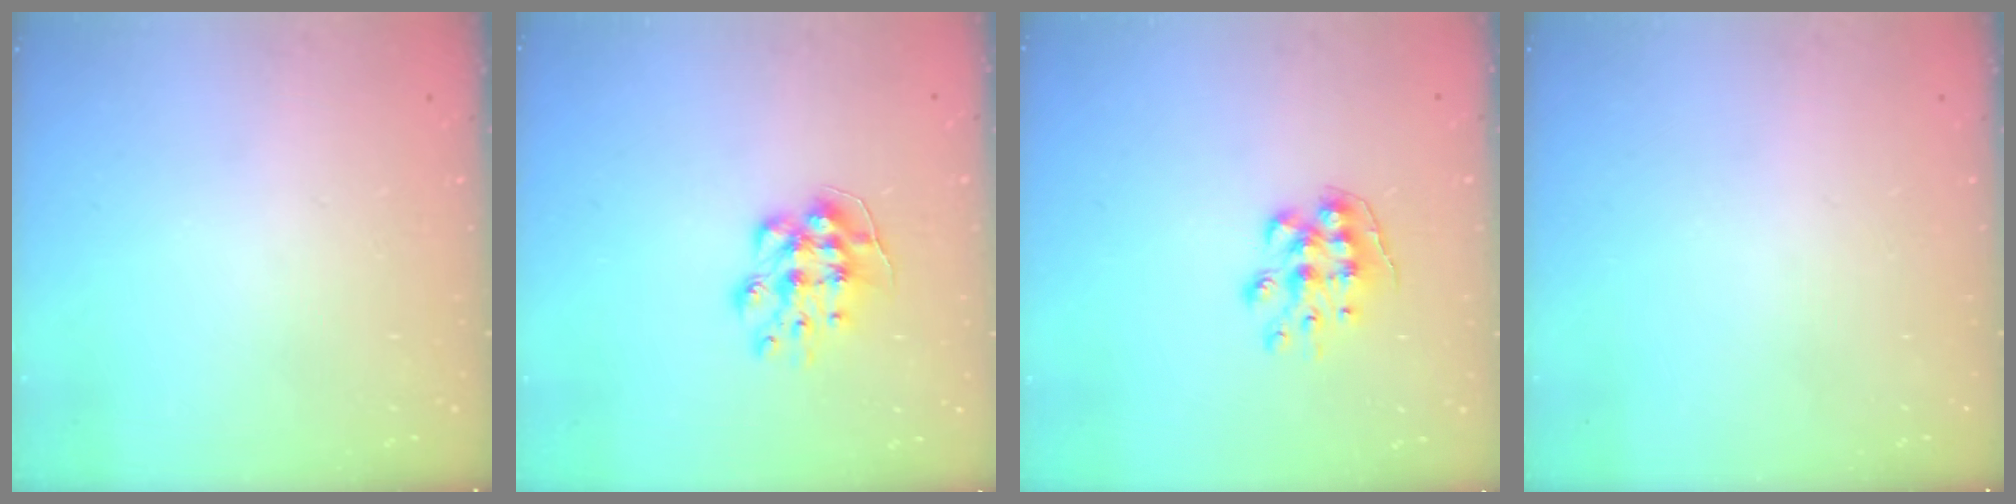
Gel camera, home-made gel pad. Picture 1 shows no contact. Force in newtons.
{"total": 9.1, "press": 9.1, "slide": 0.3}
{"total": 8.7, "press": 8.7, "slide": 0.6}
{"total": 0.0}